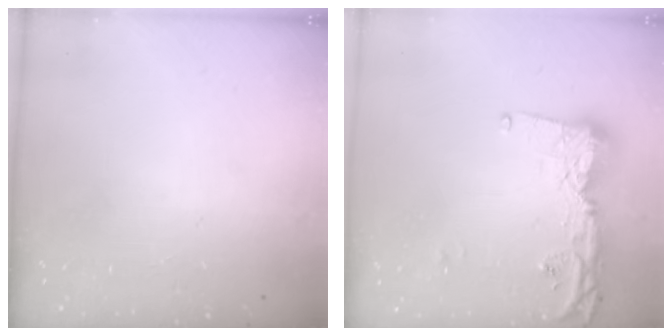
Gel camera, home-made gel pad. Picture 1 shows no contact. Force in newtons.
{"total": 14.0, "press": 13.9, "slide": 1.3}